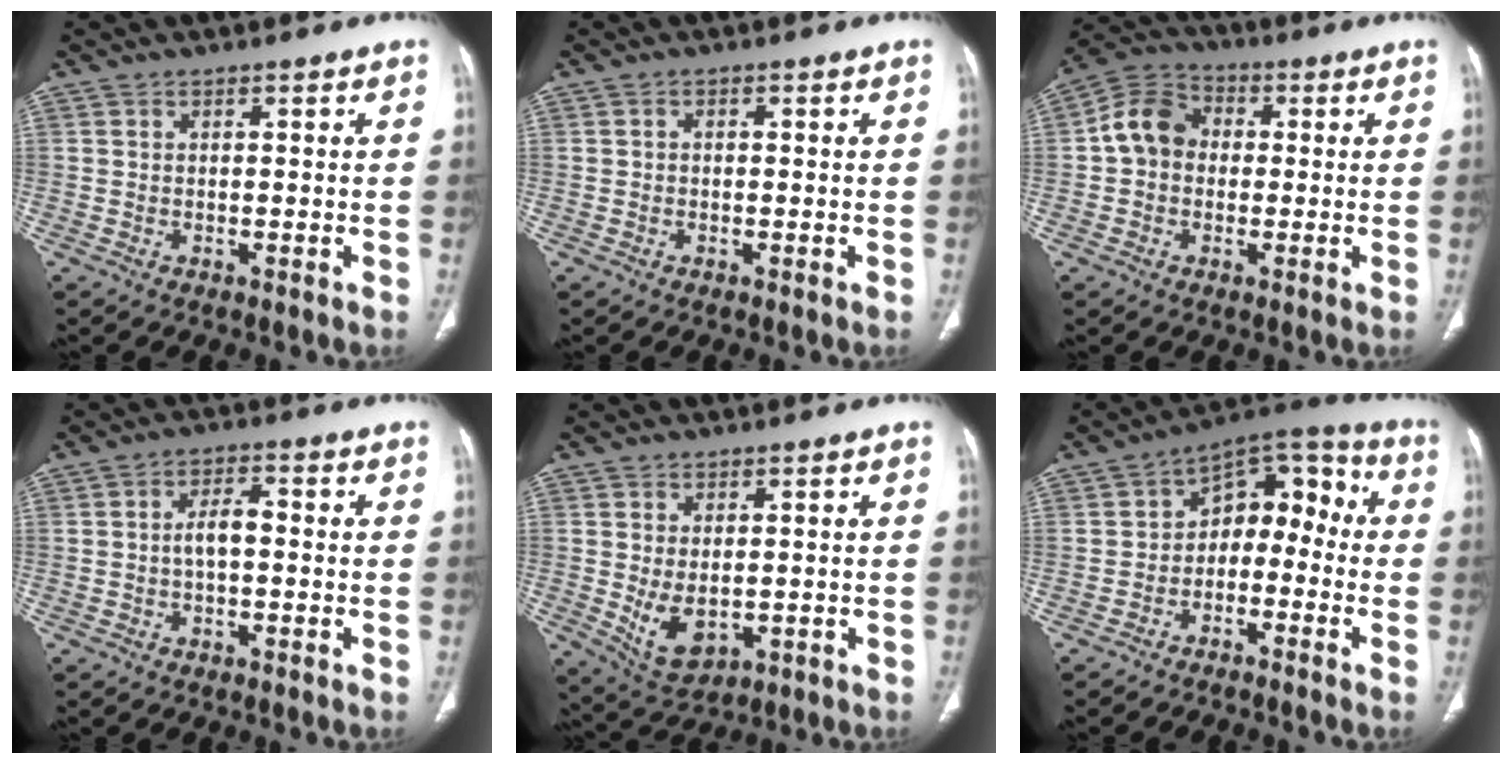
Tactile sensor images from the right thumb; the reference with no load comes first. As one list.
[{"total": 0.5, "force": [-0.1, 0.4, 0.3], "torque": [-0.002, 0.002, -0.005]}, {"total": 8.7, "force": [0.3, 7.3, 4.9], "torque": [-0.076, 0.027, -0.009]}, {"total": 4.1, "force": [-0.4, 2.0, 3.6], "torque": [-0.062, 0.016, -0.011]}, {"total": 7.1, "force": [-0.7, 4.4, 5.5], "torque": [-0.092, -0.012, 0.006]}, {"total": 11.0, "force": [-2.3, 7.7, 7.5], "torque": [-0.065, 0.063, -0.051]}]